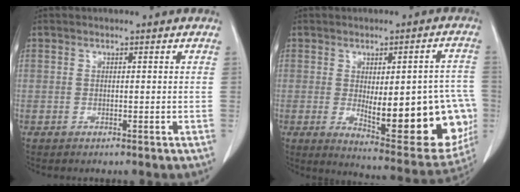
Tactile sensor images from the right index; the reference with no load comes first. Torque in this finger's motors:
{"motor_torque": [1.59, -0.54, 0.73, 0.15]}